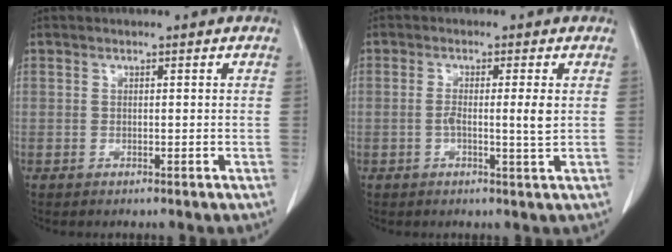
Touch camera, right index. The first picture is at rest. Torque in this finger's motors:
{"motor_torque": [0.09, 0.13, 0.03, 0.01]}